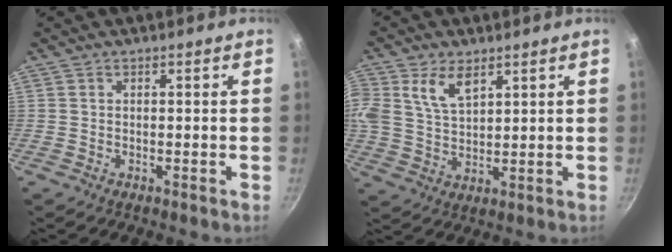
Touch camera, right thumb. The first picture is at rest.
{"total": 8.7, "force": [4.1, 5.1, 5.7], "torque": [-0.106, -0.015, 0.081]}